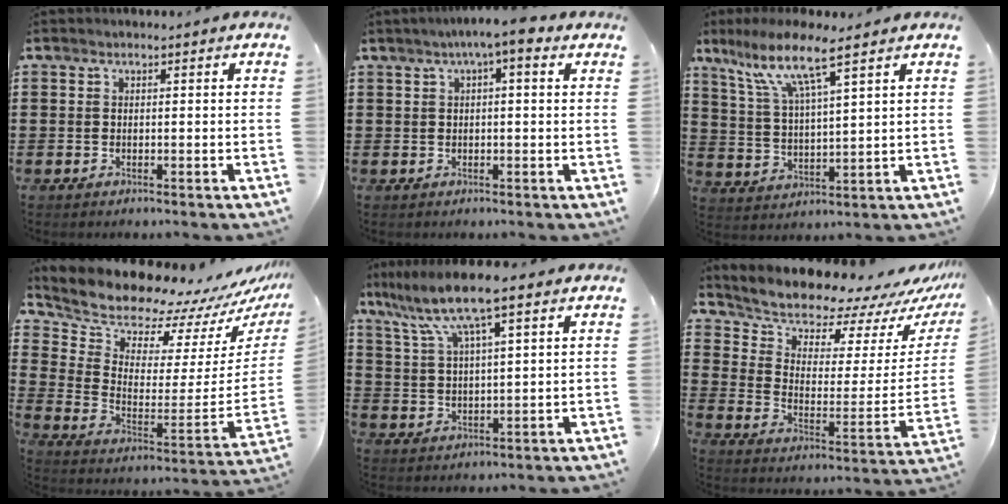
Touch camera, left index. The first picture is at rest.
{"total": 3.7, "force": [1.6, 0.5, 3.4], "torque": [-0.066, 0.004, 0.027]}
{"total": 9.3, "force": [6.4, 0.9, 6.7], "torque": [-0.147, -0.018, 0.110]}
{"total": 10.4, "force": [10.2, 1.4, 1.4], "torque": [-0.064, -0.102, 0.171]}
{"total": 9.0, "force": [6.3, 0.7, 6.3], "torque": [-0.139, -0.018, 0.109]}
{"total": 8.9, "force": [8.5, 2.2, 1.4], "torque": [-0.066, -0.080, 0.149]}